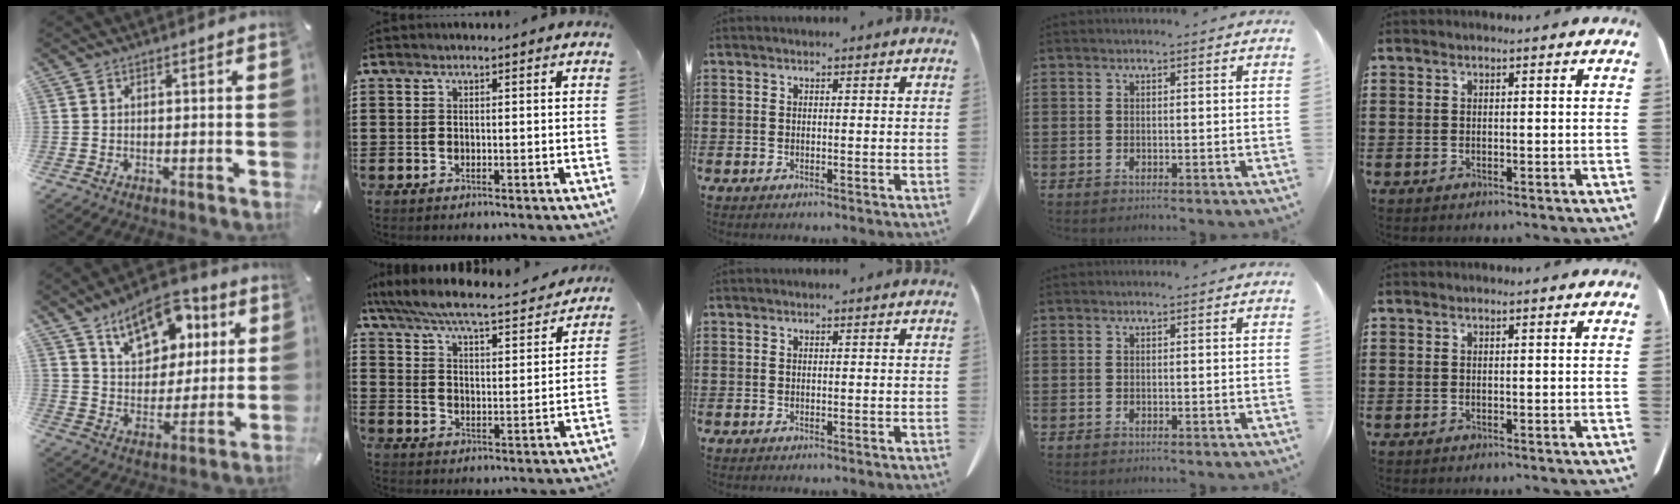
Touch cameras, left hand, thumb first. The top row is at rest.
{"thumb": {"total": 14.7, "force": [8.6, 9.3, 7.4], "torque": [-0.124, -0.035, 0.157]}, "index": {"total": 6.4, "force": [6.0, 0.1, 2.3], "torque": [-0.073, -0.043, 0.101]}}